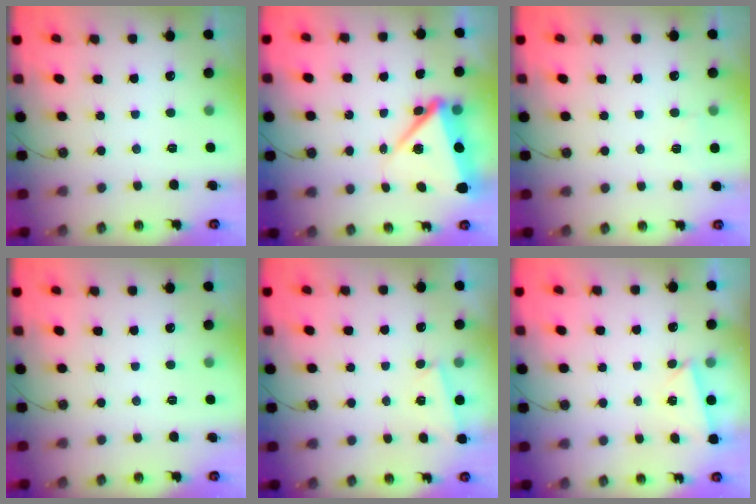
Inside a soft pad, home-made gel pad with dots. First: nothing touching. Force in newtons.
{"total": 10.0, "press": 9.9, "slide": 1.5}
{"total": 3.5, "press": 3.5, "slide": 0.6}
{"total": 0.0}
{"total": 1.7, "press": 1.3, "slide": 1.0}
{"total": 1.7, "press": 1.7, "slide": 0.4}